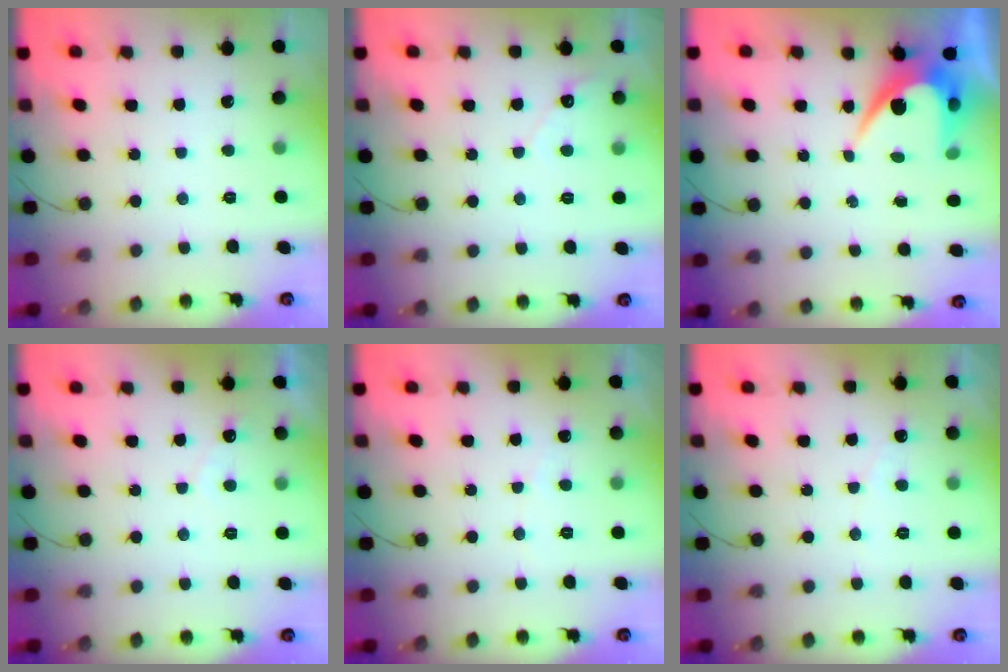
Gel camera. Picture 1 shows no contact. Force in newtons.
{"total": 2.7, "press": 2.7, "slide": 0.2}
{"total": 7.4, "press": 7.4, "slide": 0.1}
{"total": 3.0, "press": 3.0, "slide": 0.1}
{"total": 1.9, "press": 1.9, "slide": 0.2}
{"total": 2.4, "press": 2.4, "slide": 0.2}